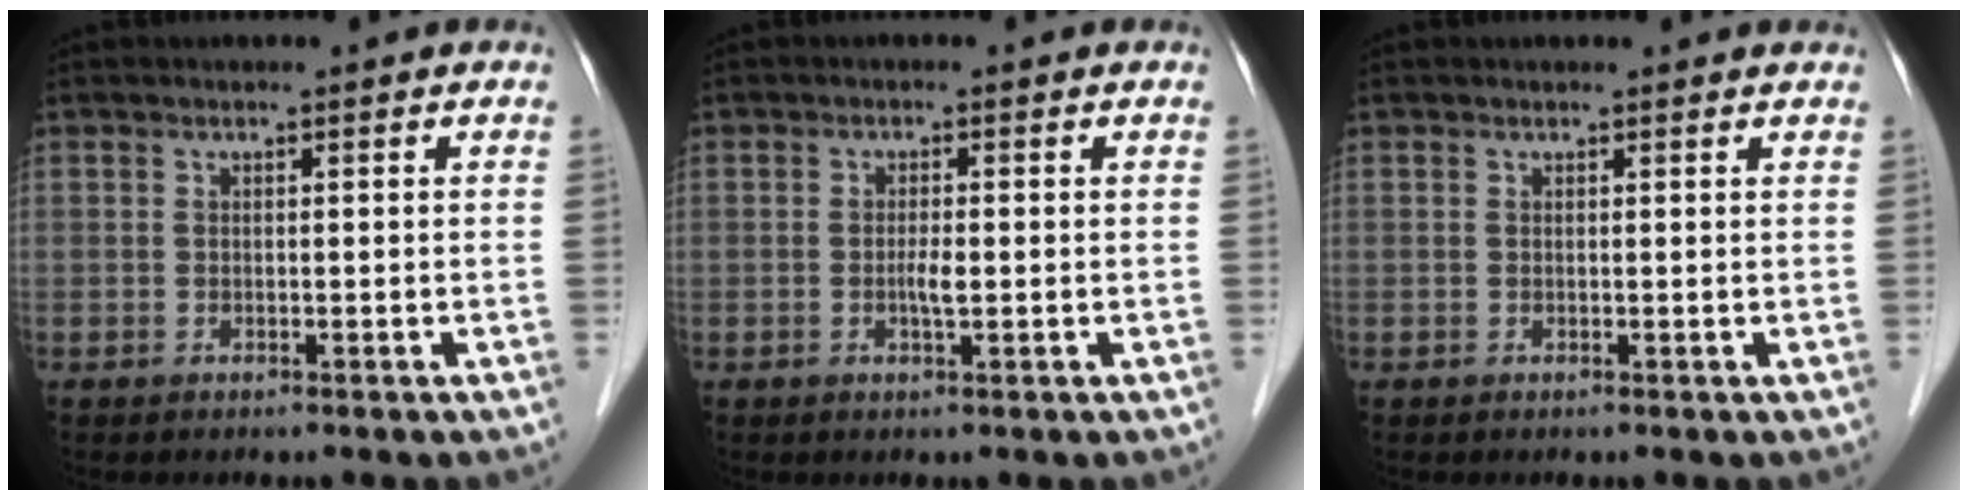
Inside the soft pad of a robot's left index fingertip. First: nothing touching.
{"total": 1.8, "force": [-0.3, 0.3, 1.8], "torque": [-0.034, 0.000, -0.005]}
{"total": 2.1, "force": [2.1, 0.3, 0.3], "torque": [-0.013, 0.005, 0.014]}